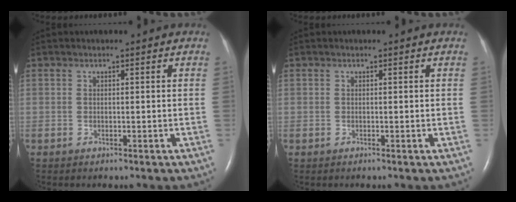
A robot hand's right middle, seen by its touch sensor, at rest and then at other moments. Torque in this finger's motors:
{"motor_torque": [0.00, 0.00, -0.46, -0.07]}